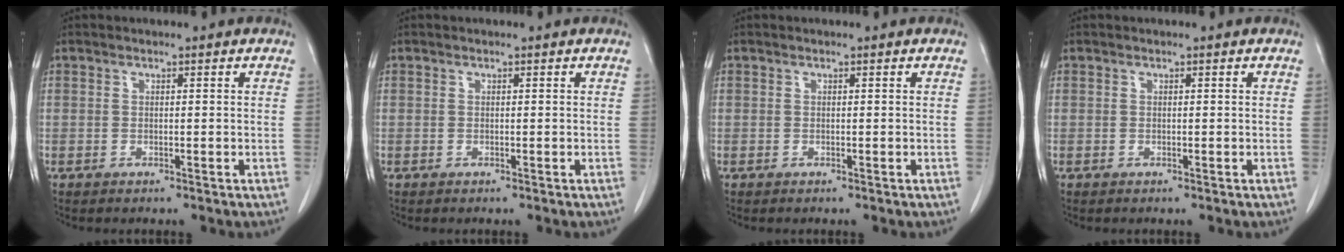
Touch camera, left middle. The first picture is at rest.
{"total": 0.0}
{"total": 0.0}
{"total": 0.0}